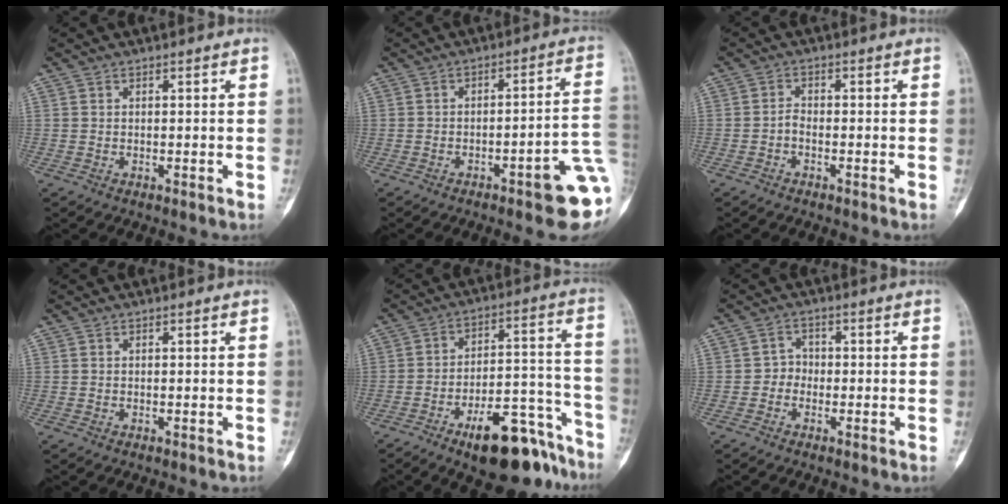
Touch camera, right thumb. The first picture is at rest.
{"total": 11.6, "force": [-4.2, 2.3, 10.6], "torque": [-0.116, 0.030, -0.049]}
{"total": 1.4, "force": [-0.8, 0.4, 1.0], "torque": [-0.021, 0.001, -0.026]}
{"total": 0.0}
{"total": 16.9, "force": [-11.6, 6.4, 10.5], "torque": [-0.115, 0.102, -0.172]}
{"total": 2.0, "force": [-0.8, 1.7, 0.7], "torque": [0.003, 0.008, -0.030]}